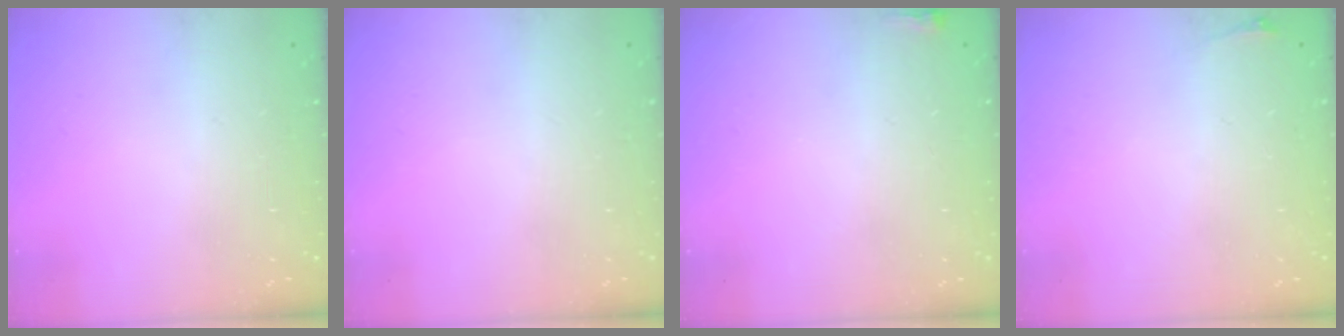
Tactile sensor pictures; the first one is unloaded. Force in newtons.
{"total": 0.0}
{"total": 2.2, "press": 2.2, "slide": 0.6}
{"total": 2.8, "press": 2.1, "slide": 1.9}